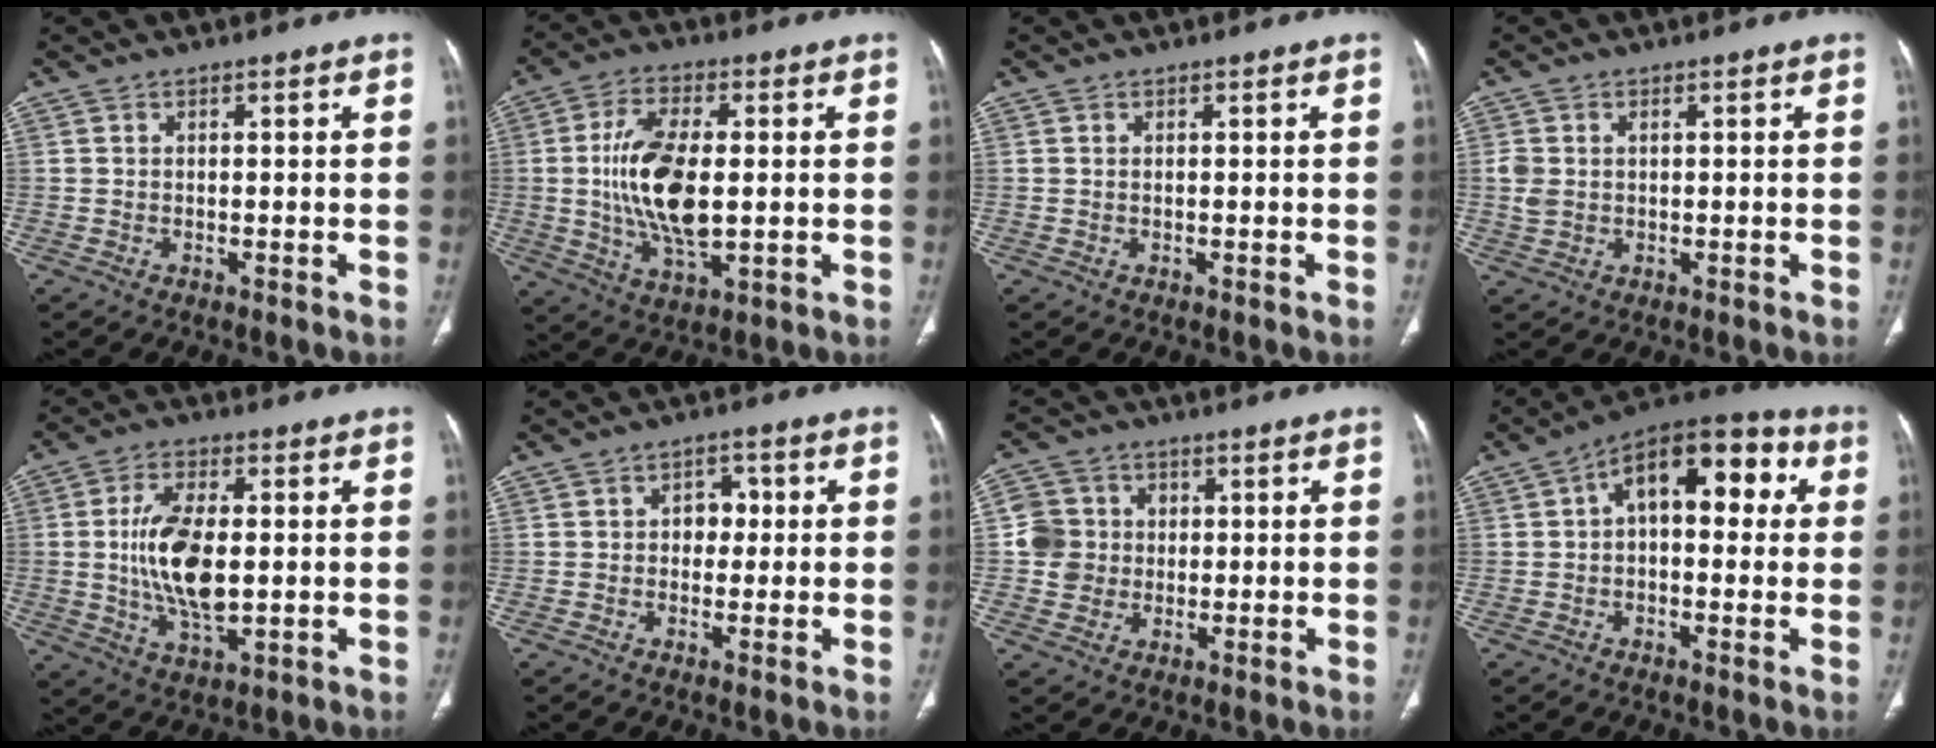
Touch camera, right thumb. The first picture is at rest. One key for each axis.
{"total": 14.5, "fx": 0.3, "fy": 6.8, "fz": 12.9, "tx": -0.247, "ty": -0.009, "tz": 0.009}
{"total": 0.0}
{"total": 3.6, "fx": 0.5, "fy": 2.5, "fz": 2.6, "tx": -0.069, "ty": 0.010, "tz": 0.016}
{"total": 12.8, "fx": 0.3, "fy": 6.1, "fz": 11.3, "tx": -0.214, "ty": -0.008, "tz": 0.010}
{"total": 4.0, "fx": 0.3, "fy": 3.1, "fz": 2.5, "tx": -0.009, "ty": 0.010, "tz": -0.003}
{"total": 7.3, "fx": 0.4, "fy": 7.0, "fz": 1.8, "tx": -0.010, "ty": 0.010, "tz": 0.005}
{"total": 15.5, "fx": 3.3, "fy": 8.3, "fz": 12.6, "tx": -0.143, "ty": 0.040, "tz": 0.039}